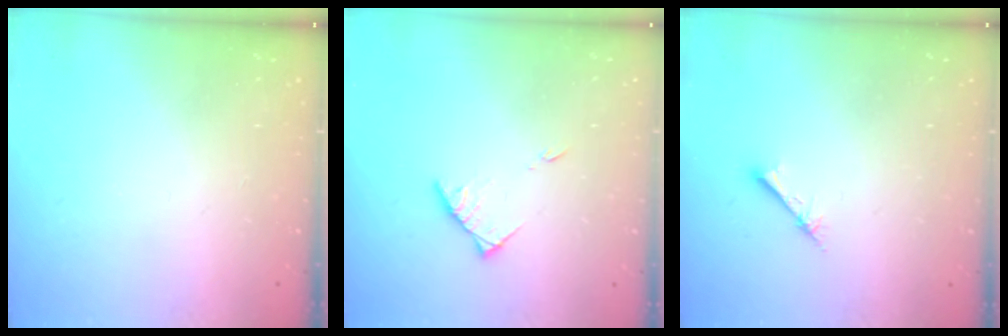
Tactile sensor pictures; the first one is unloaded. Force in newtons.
{"total": 4.2, "press": 4.1, "slide": 0.6}
{"total": 2.3, "press": 2.3, "slide": 0.3}